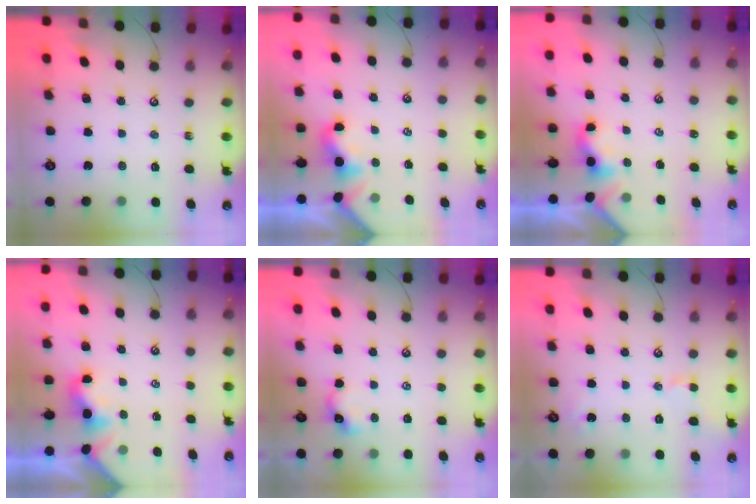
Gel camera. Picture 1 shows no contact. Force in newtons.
{"total": 2.0, "press": 1.9, "slide": 0.5}
{"total": 0.8, "press": 0.6, "slide": 0.4}
{"total": 1.9, "press": 1.8, "slide": 0.5}
{"total": 0.0}
{"total": 2.1, "press": 2.0, "slide": 0.6}